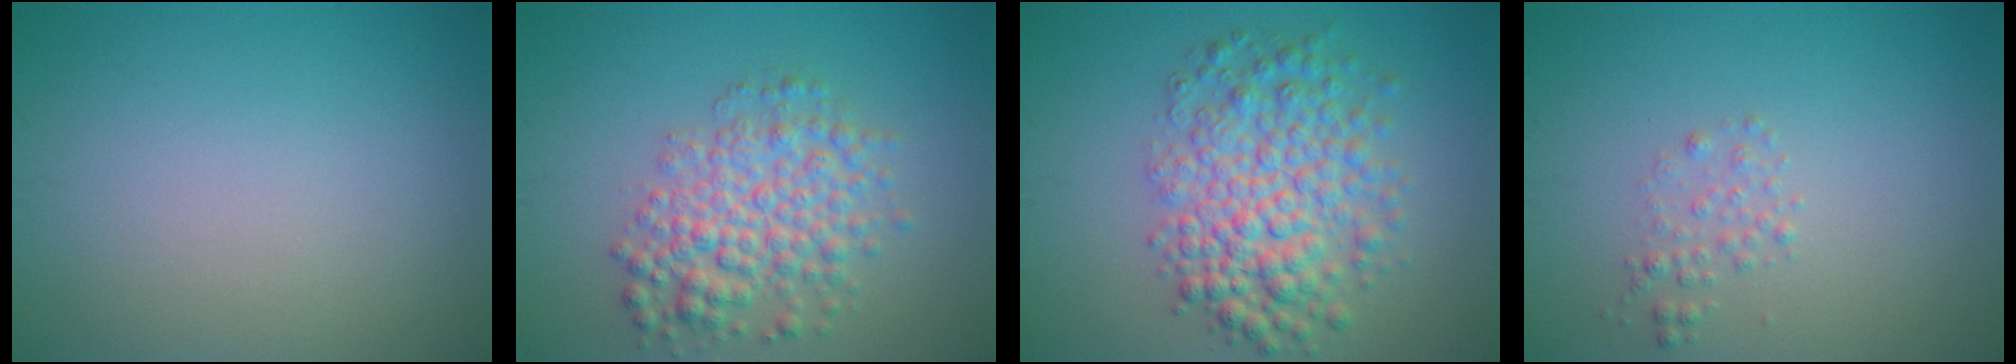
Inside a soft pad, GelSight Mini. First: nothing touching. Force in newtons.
{"total": 5.1, "press": 5.1, "slide": 0.1}
{"total": 6.5, "press": 6.5, "slide": 0.2}
{"total": 1.2, "press": 1.2, "slide": 0.1}